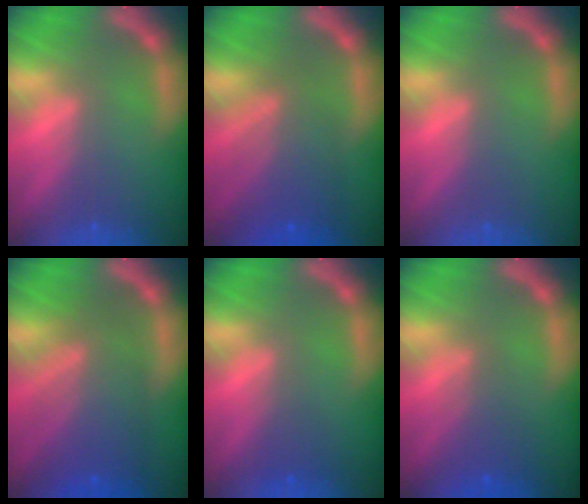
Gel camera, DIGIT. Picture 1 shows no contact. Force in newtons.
{"total": 6.5}
{"total": 0.0}
{"total": 8.1}
{"total": 1.5}
{"total": 3.0}